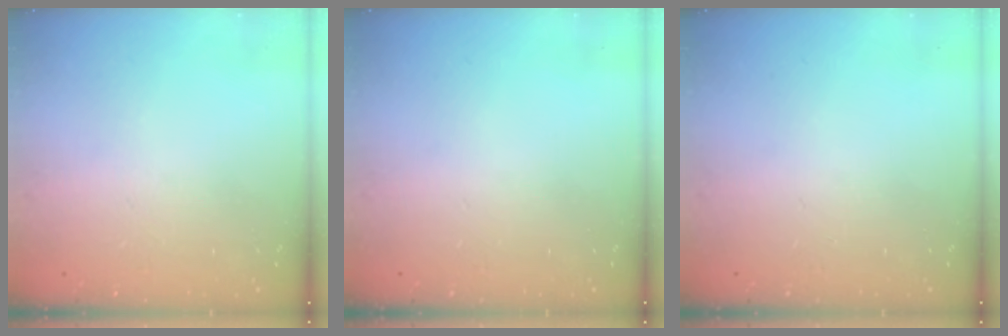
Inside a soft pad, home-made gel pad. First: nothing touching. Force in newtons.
{"total": 0.0}
{"total": 0.0}